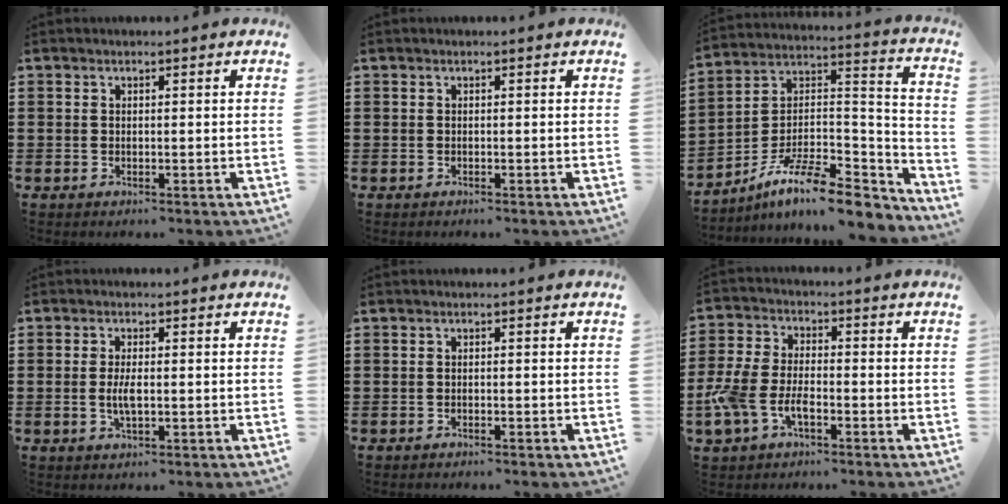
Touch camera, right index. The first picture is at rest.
{"total": 0.0}
{"total": 12.5, "force": [-9.2, 3.1, 7.8], "torque": [-0.140, 0.018, -0.170]}
{"total": 3.2, "force": [-0.3, 1.1, 2.9], "torque": [-0.067, -0.005, -0.011]}
{"total": 0.6, "force": [-0.5, 0.0, 0.2], "torque": [-0.006, -0.004, -0.010]}
{"total": 5.9, "force": [-2.8, 3.1, 4.2], "torque": [-0.124, -0.006, -0.064]}